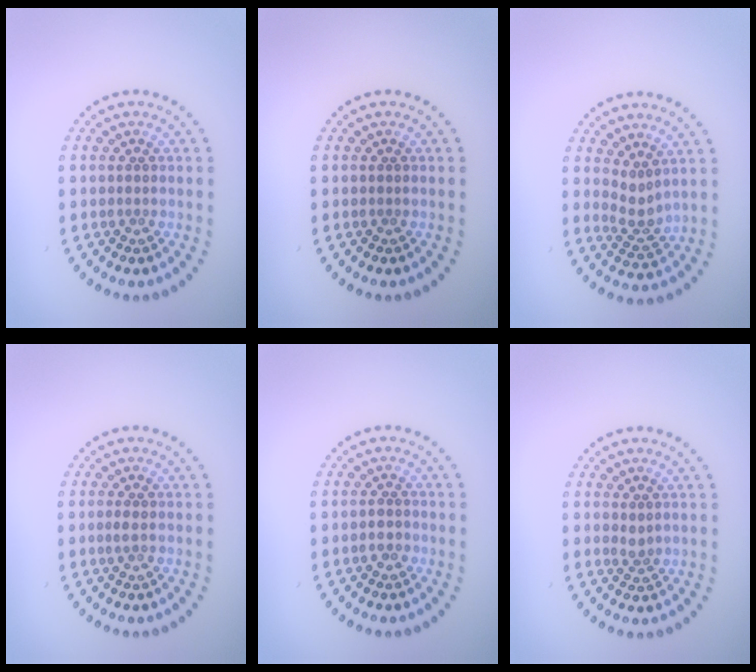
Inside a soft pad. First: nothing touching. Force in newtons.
{"total": 0.0}
{"total": 2.1, "press": 1.5, "slide": 1.5}
{"total": 0.5, "press": 0.4, "slide": 0.3}
{"total": 1.2, "press": 1.0, "slide": 0.6}
{"total": 1.0, "press": 0.7, "slide": 0.7}